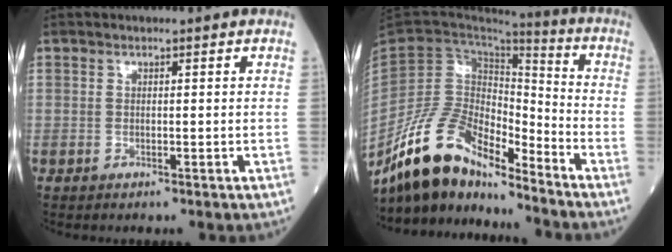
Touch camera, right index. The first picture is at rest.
{"total": 14.5, "force": [-12.3, 4.5, 6.3], "torque": [-0.130, 0.032, -0.230]}